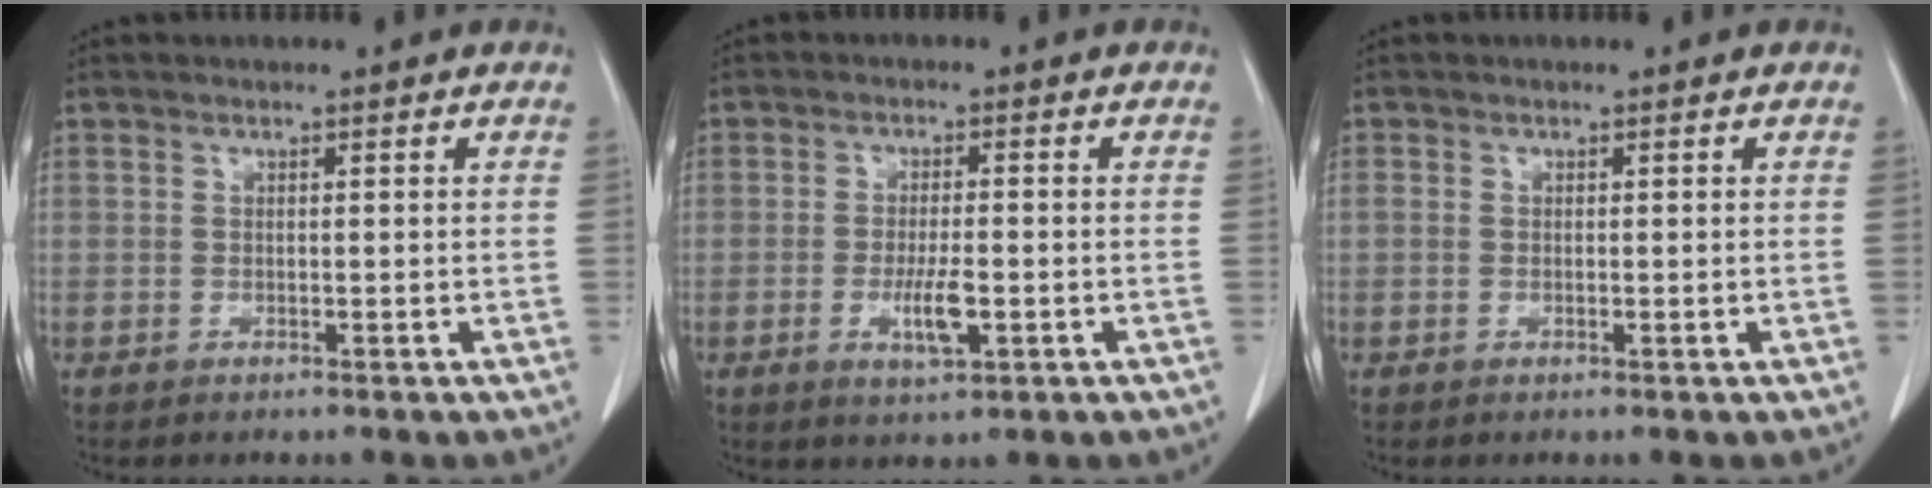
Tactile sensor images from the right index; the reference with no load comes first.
{"total": 5.0, "force": [-1.5, 1.0, 4.7], "torque": [-0.090, -0.006, -0.024]}
{"total": 0.7, "force": [-0.1, 0.4, 0.5], "torque": [-0.009, 0.000, -0.001]}